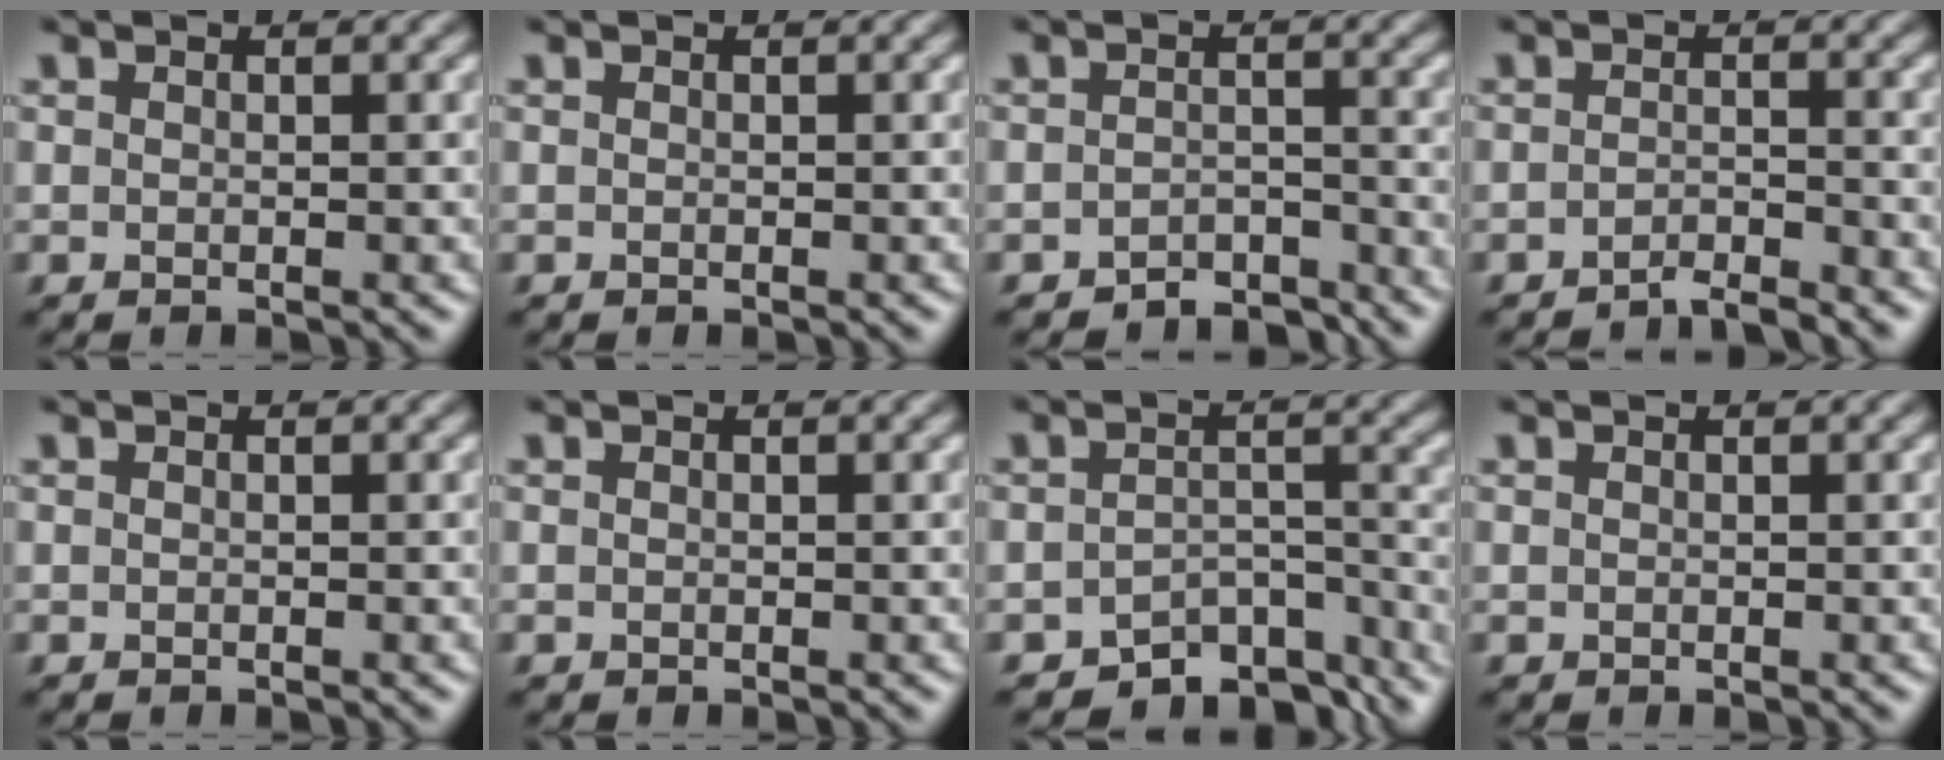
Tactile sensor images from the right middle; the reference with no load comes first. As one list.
[{"total": 0.0}, {"total": 3.0, "force": [-2.8, 1.1, 0.7], "torque": [-0.005, 0.005, -0.048]}, {"total": 2.1, "force": [-1.9, 0.2, 0.7], "torque": [-0.006, 0.002, -0.039]}, {"total": 0.0}, {"total": 0.0}, {"total": 7.0, "force": [-5.9, 2.9, 2.3], "torque": [-0.019, -0.017, -0.089]}, {"total": 0.0}]